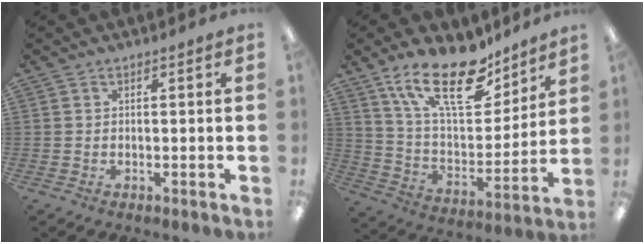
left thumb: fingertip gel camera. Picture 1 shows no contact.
{"total": 21.5, "force": [14.7, 8.9, 13.0], "torque": [-0.227, -0.078, 0.257]}